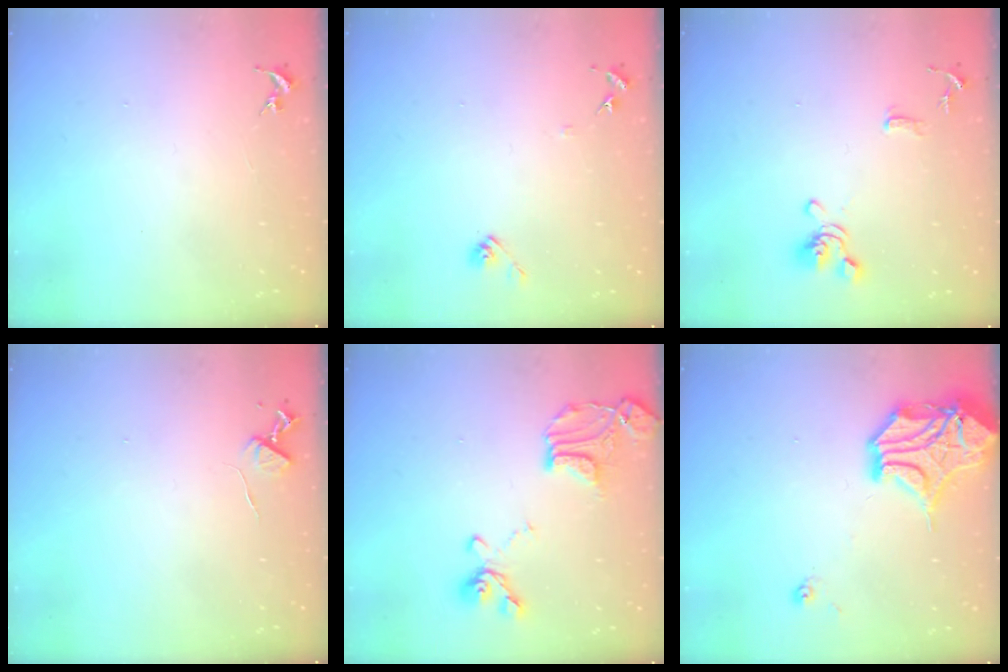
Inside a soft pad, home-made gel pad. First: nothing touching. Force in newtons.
{"total": 6.9, "press": 6.9, "slide": 0.7}
{"total": 10.0, "press": 9.9, "slide": 1.7}
{"total": 5.7, "press": 5.6, "slide": 0.8}
{"total": 17.9, "press": 17.8, "slide": 1.9}
{"total": 16.4, "press": 16.2, "slide": 2.5}